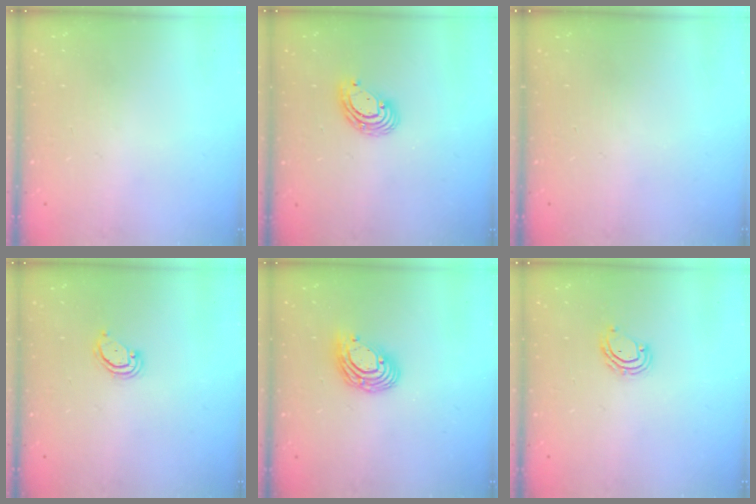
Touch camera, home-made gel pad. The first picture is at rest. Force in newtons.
{"total": 5.8, "press": 5.8, "slide": 0.4}
{"total": 0.0}
{"total": 3.5, "press": 3.5, "slide": 0.3}
{"total": 9.9, "press": 9.8, "slide": 0.7}
{"total": 5.0, "press": 4.9, "slide": 0.3}